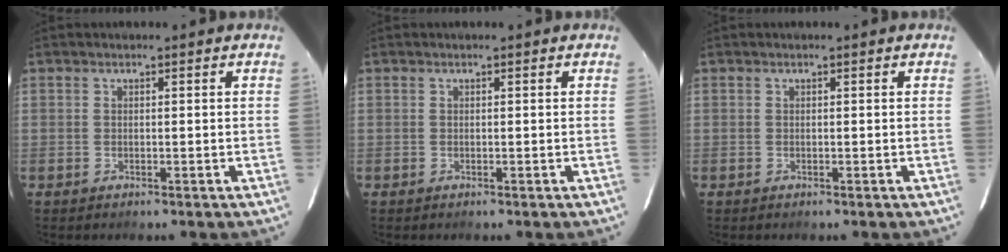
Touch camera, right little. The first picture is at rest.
{"total": 0.0}
{"total": 0.0}